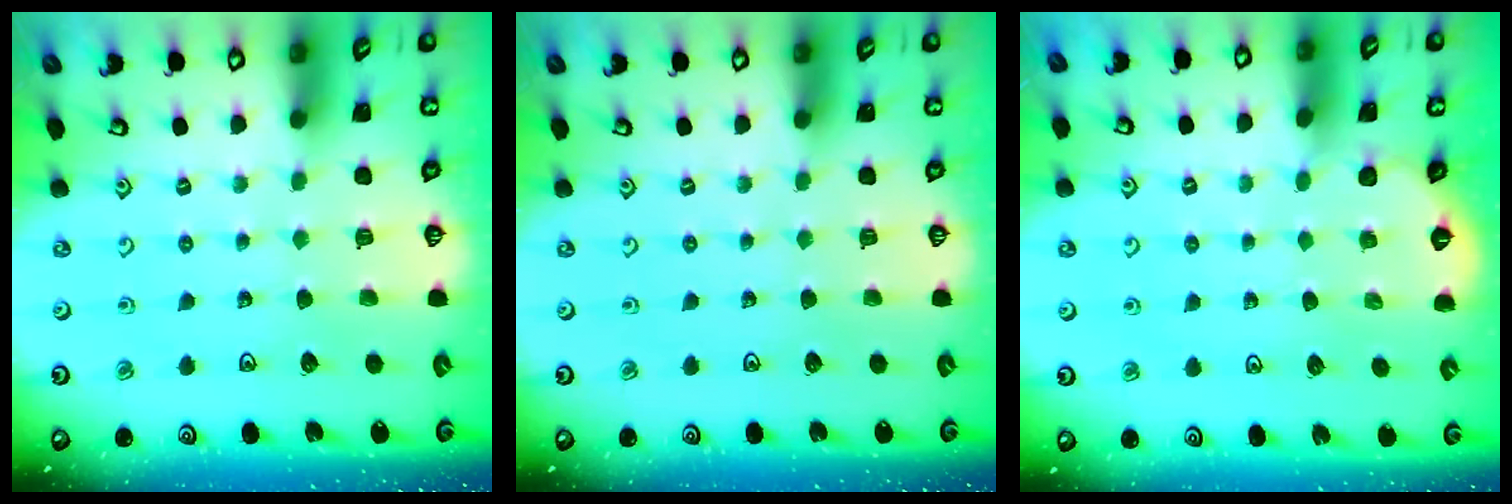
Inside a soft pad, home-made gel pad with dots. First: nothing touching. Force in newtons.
{"total": 0.0}
{"total": 1.8, "press": 1.8, "slide": 0.2}